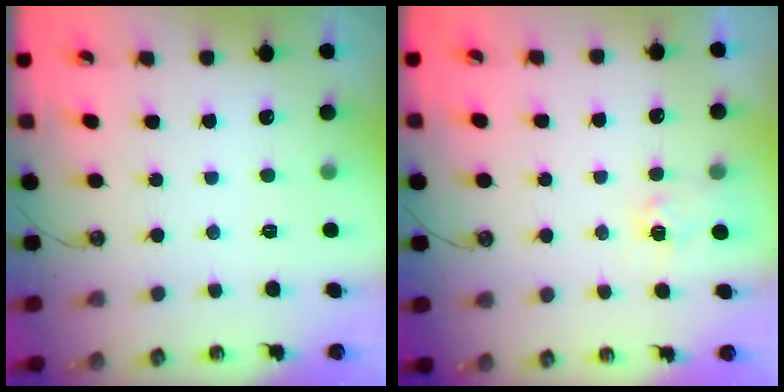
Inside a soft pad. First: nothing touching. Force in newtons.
{"total": 3.7, "press": 3.6, "slide": 0.3}